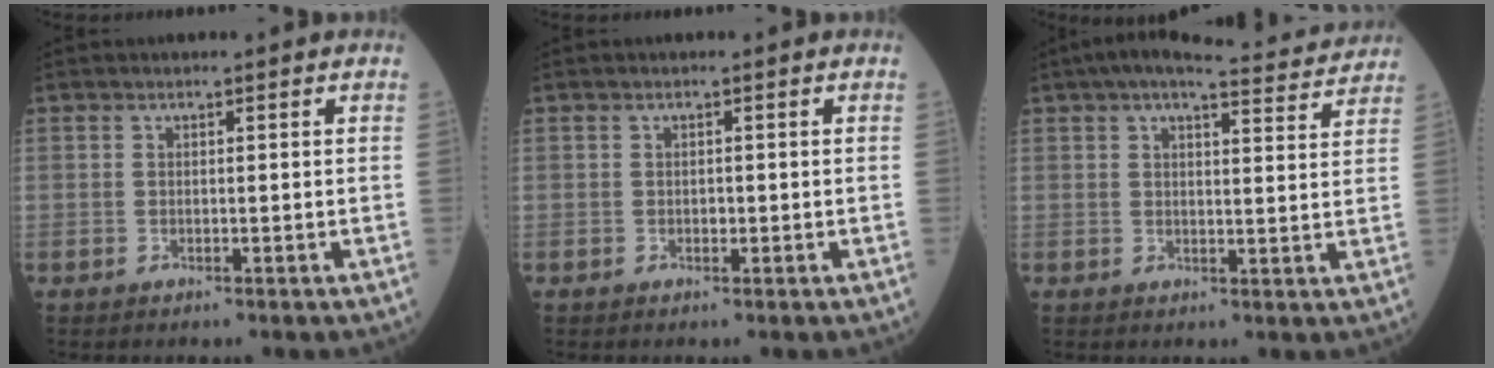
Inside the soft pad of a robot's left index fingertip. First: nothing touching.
{"total": 0.6, "force": [-0.1, 0.4, 0.4], "torque": [-0.008, 0.001, -0.004]}
{"total": 13.0, "force": [11.9, 1.4, 5.0], "torque": [-0.071, 0.015, 0.144]}